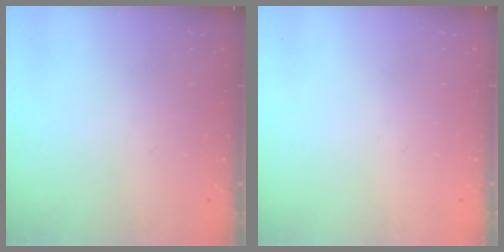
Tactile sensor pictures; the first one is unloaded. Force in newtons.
{"total": 0.0}